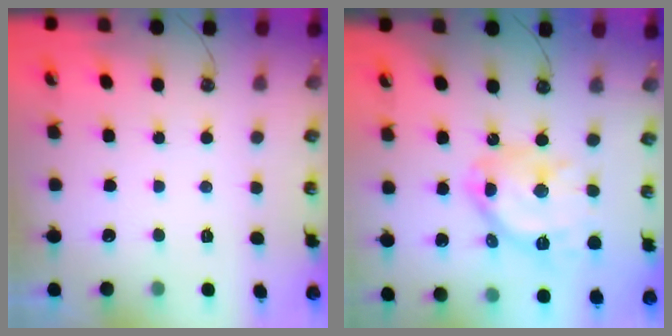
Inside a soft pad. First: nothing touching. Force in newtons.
{"total": 15.1, "press": 15.0, "slide": 0.9}